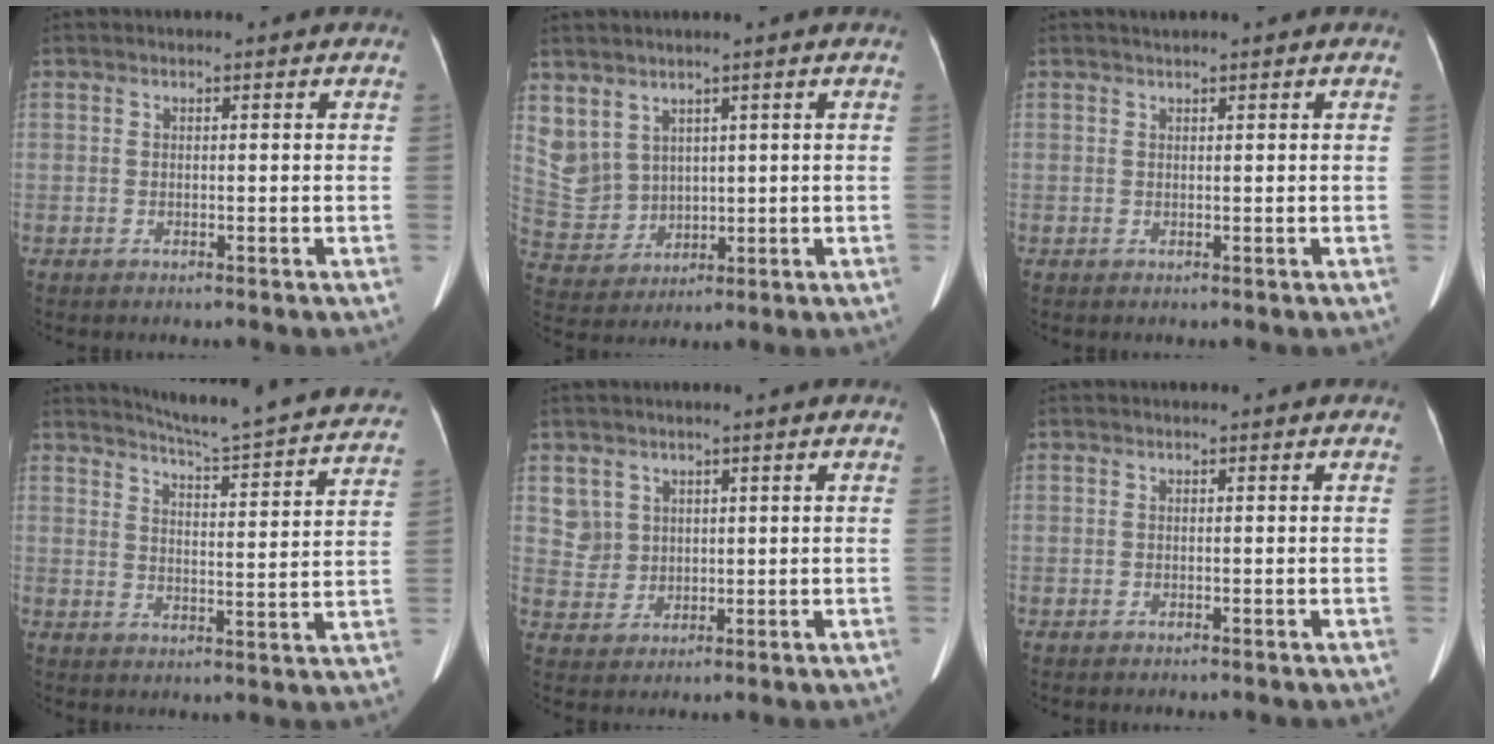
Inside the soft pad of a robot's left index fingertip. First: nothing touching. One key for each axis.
{"total": 10.0, "fx": 5.0, "fy": 8.4, "fz": 2.4, "tx": -0.087, "ty": 0.007, "tz": 0.129}
{"total": 0.8, "fx": 0.7, "fy": 0.0, "fz": 0.3, "tx": -0.007, "ty": 0.012, "tz": 0.015}
{"total": 21.6, "fx": 20.1, "fy": 0.9, "fz": 7.8, "tx": -0.110, "ty": -0.061, "tz": 0.245}
{"total": 4.2, "fx": 1.8, "fy": 3.7, "fz": -0.2, "tx": 0.008, "ty": -0.003, "tz": 0.043}
{"total": 0.0}